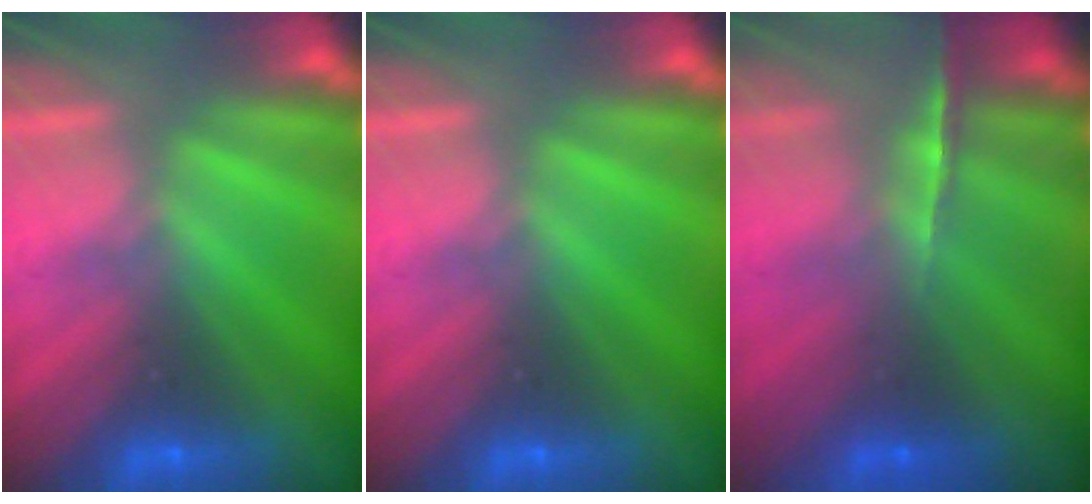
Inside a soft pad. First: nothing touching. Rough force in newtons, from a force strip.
{"total": 0.0}
{"total": 1.7}